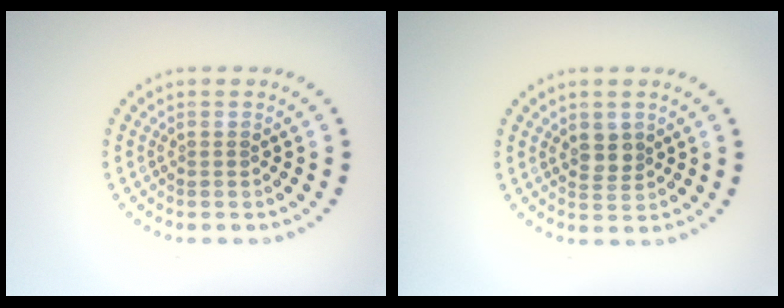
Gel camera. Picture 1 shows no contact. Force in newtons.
{"total": 1.8, "press": 1.7, "slide": 0.7}